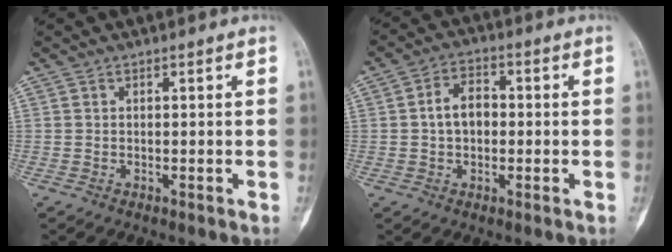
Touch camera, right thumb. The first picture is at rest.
{"total": 6.1, "force": [0.0, 4.2, 4.3], "torque": [-0.061, 0.018, -0.007]}